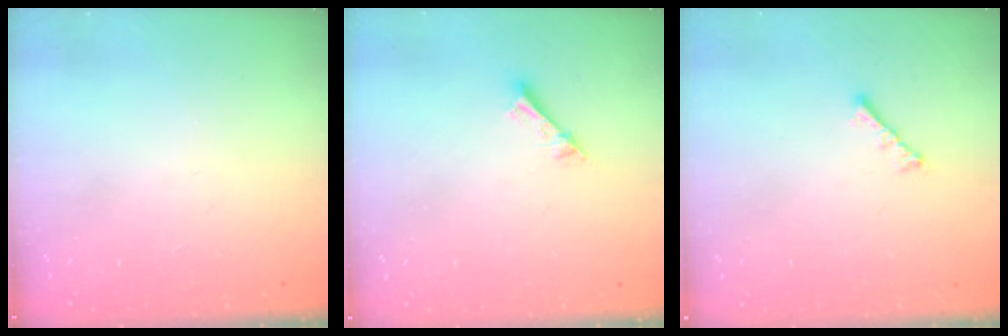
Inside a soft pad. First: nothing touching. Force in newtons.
{"total": 2.5, "press": 2.5, "slide": 0.1}
{"total": 2.4, "press": 2.3, "slide": 0.6}